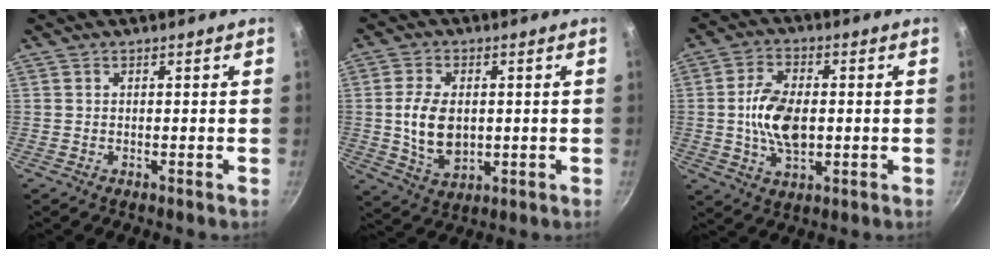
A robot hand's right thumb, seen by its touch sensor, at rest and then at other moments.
{"total": 9.8, "force": [0.3, 6.3, 7.5], "torque": [-0.132, -0.006, 0.013]}
{"total": 10.9, "force": [-0.2, 6.3, 8.9], "torque": [-0.158, 0.005, -0.005]}